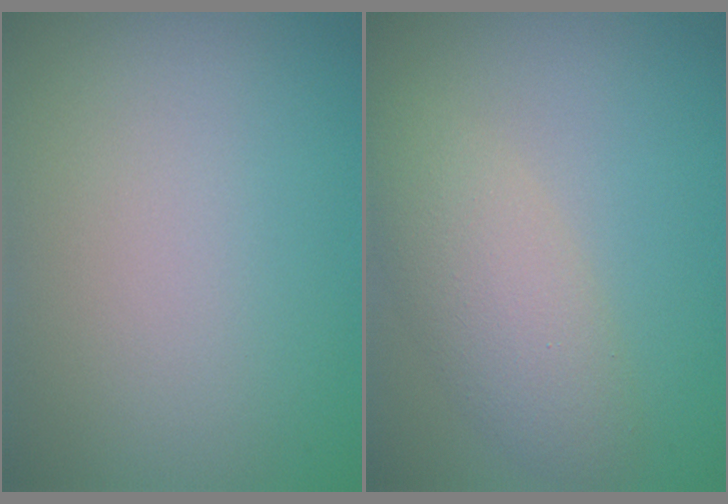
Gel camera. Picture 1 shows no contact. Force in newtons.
{"total": 4.1, "press": 4.1, "slide": 0.3}